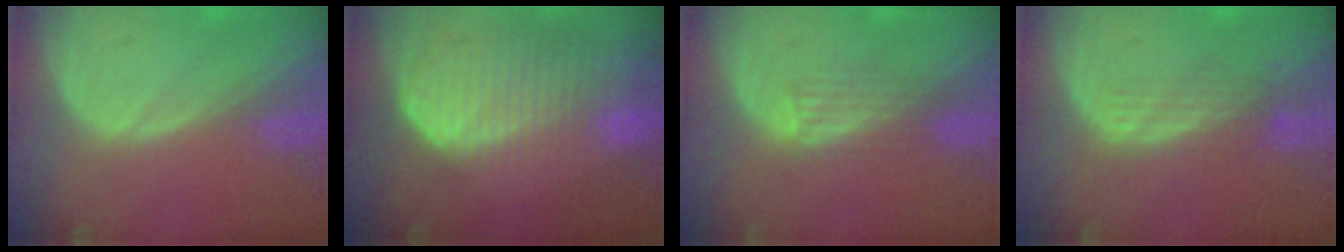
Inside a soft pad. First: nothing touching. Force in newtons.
{"total": 10.5, "press": 9.1, "slide": 5.2}
{"total": 3.0, "press": 2.8, "slide": 1.1}
{"total": 3.6, "press": 3.1, "slide": 1.9}